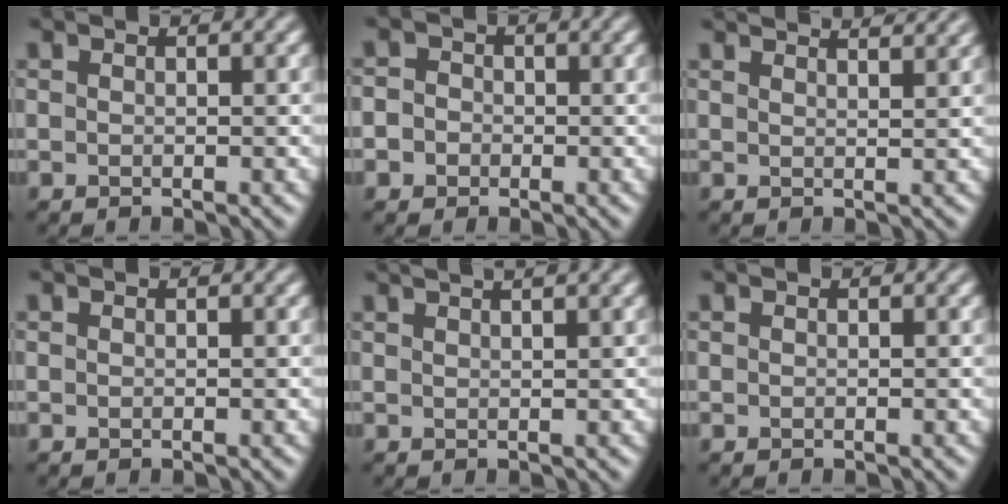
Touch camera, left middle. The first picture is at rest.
{"total": 2.0, "force": [-0.2, 1.9, 0.4], "torque": [0.008, 0.009, -0.023]}
{"total": 5.7, "force": [4.9, 1.6, 2.4], "torque": [-0.019, 0.034, 0.039]}
{"total": 0.0}
{"total": 5.1, "force": [3.5, 2.0, 3.1], "torque": [-0.019, 0.039, 0.019]}
{"total": 0.0}